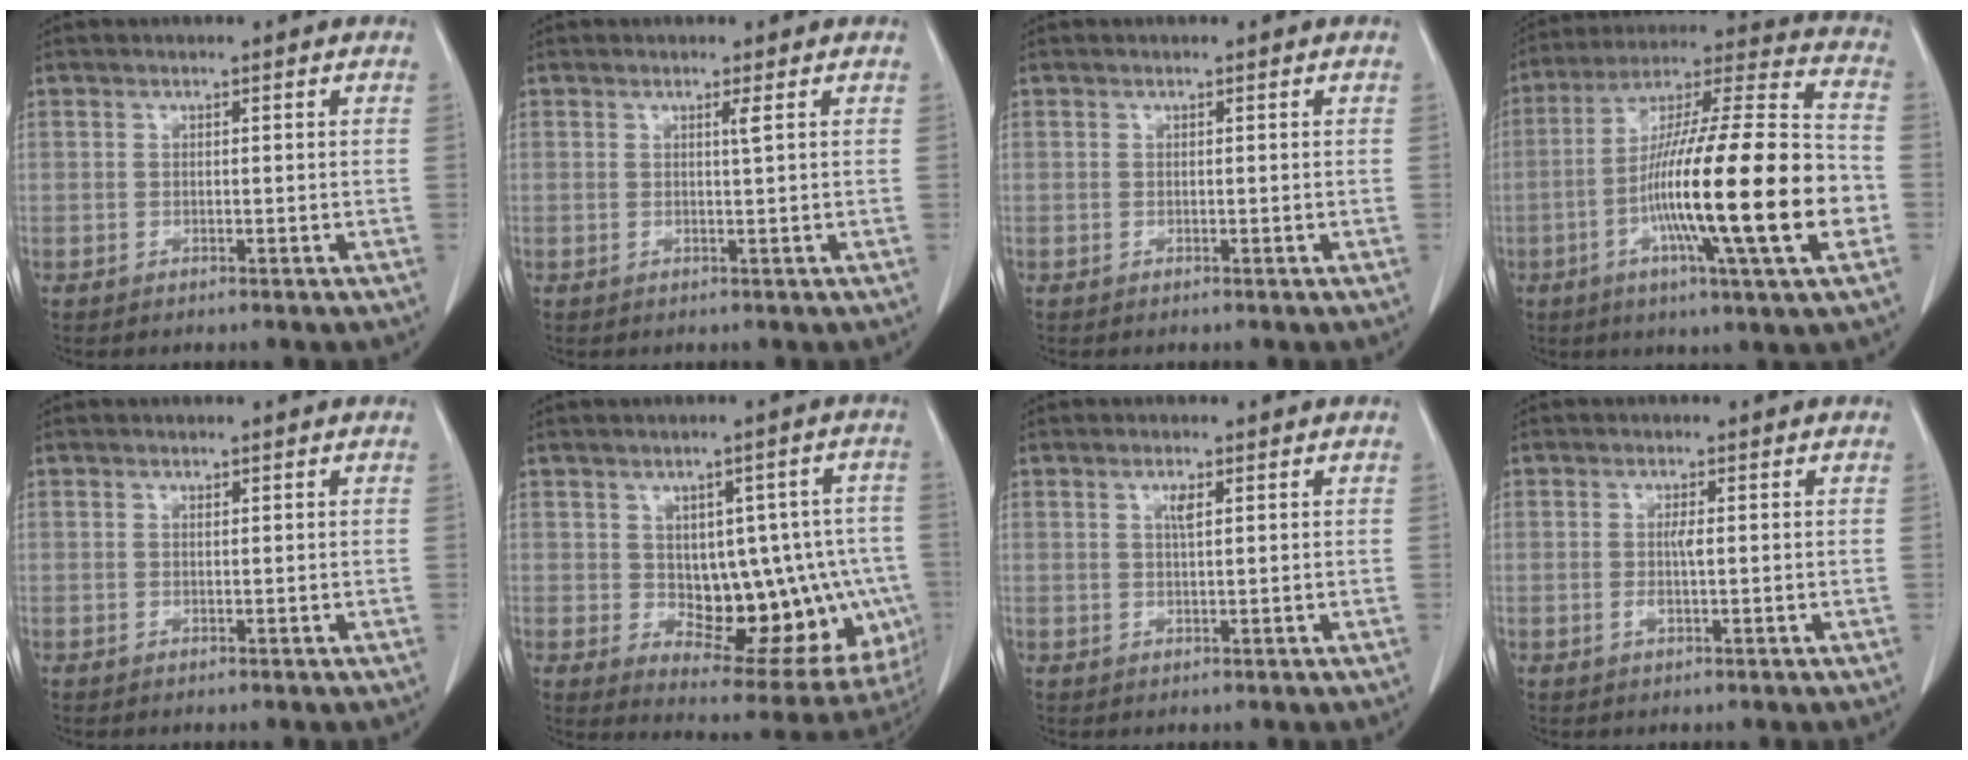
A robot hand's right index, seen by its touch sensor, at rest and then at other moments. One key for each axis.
{"total": 1.0, "fx": 0.4, "fy": -0.3, "fz": 0.8, "tx": -0.023, "ty": -0.005, "tz": 0.010}
{"total": 0.0}
{"total": 24.3, "fx": -5.9, "fy": 1.0, "fz": 23.5, "tx": -0.376, "ty": -0.012, "tz": -0.106}
{"total": 0.0}
{"total": 17.2, "fx": -1.7, "fy": 8.9, "fz": 14.6, "tx": -0.144, "ty": 0.023, "tz": 0.006}
{"total": 1.7, "fx": 0.7, "fy": 0.2, "fz": 1.5, "tx": -0.031, "ty": 0.000, "tz": 0.012}
{"total": 1.8, "fx": -0.1, "fy": 0.4, "fz": 1.8, "tx": -0.038, "ty": 0.000, "tz": -0.001}